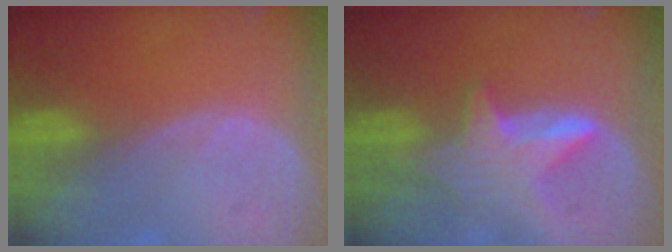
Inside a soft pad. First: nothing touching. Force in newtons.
{"total": 6.3, "press": 6.2, "slide": 0.7}